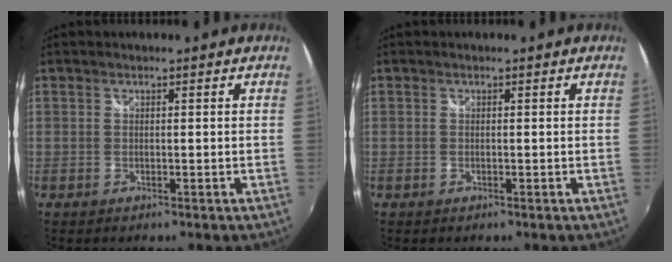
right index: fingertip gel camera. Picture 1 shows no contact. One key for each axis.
{"total": 0.0}